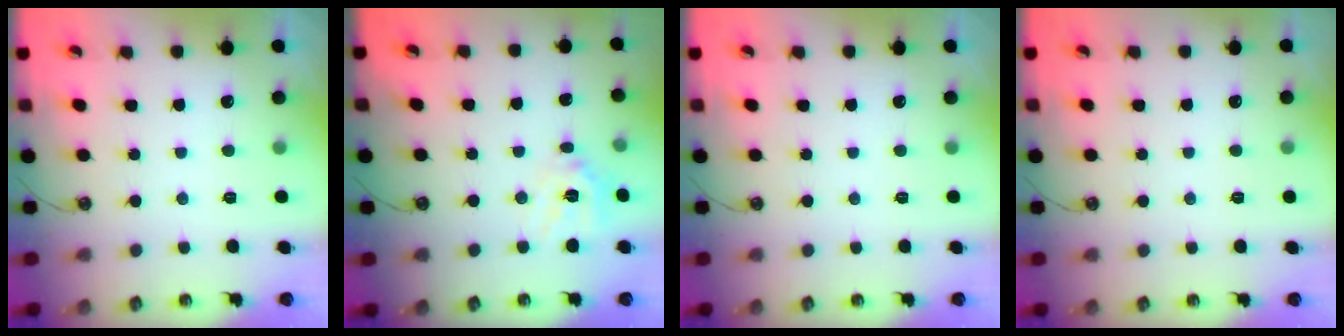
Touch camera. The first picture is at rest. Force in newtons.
{"total": 11.8, "press": 11.7, "slide": 1.2}
{"total": 0.0}
{"total": 0.0}